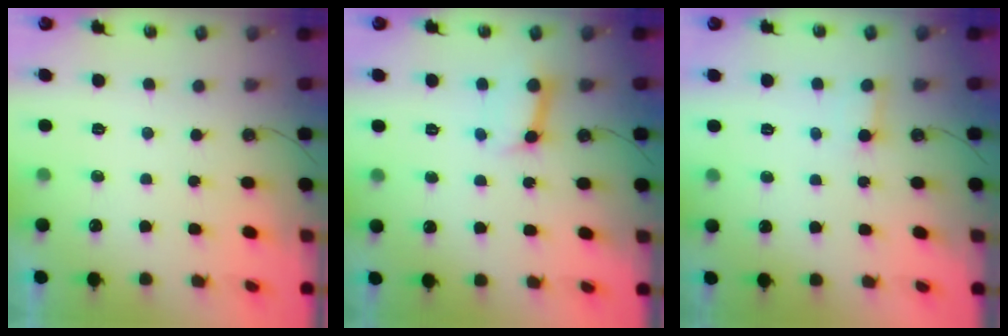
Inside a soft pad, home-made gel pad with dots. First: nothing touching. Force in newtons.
{"total": 7.3, "press": 7.3, "slide": 1.0}
{"total": 2.2, "press": 2.2, "slide": 0.1}